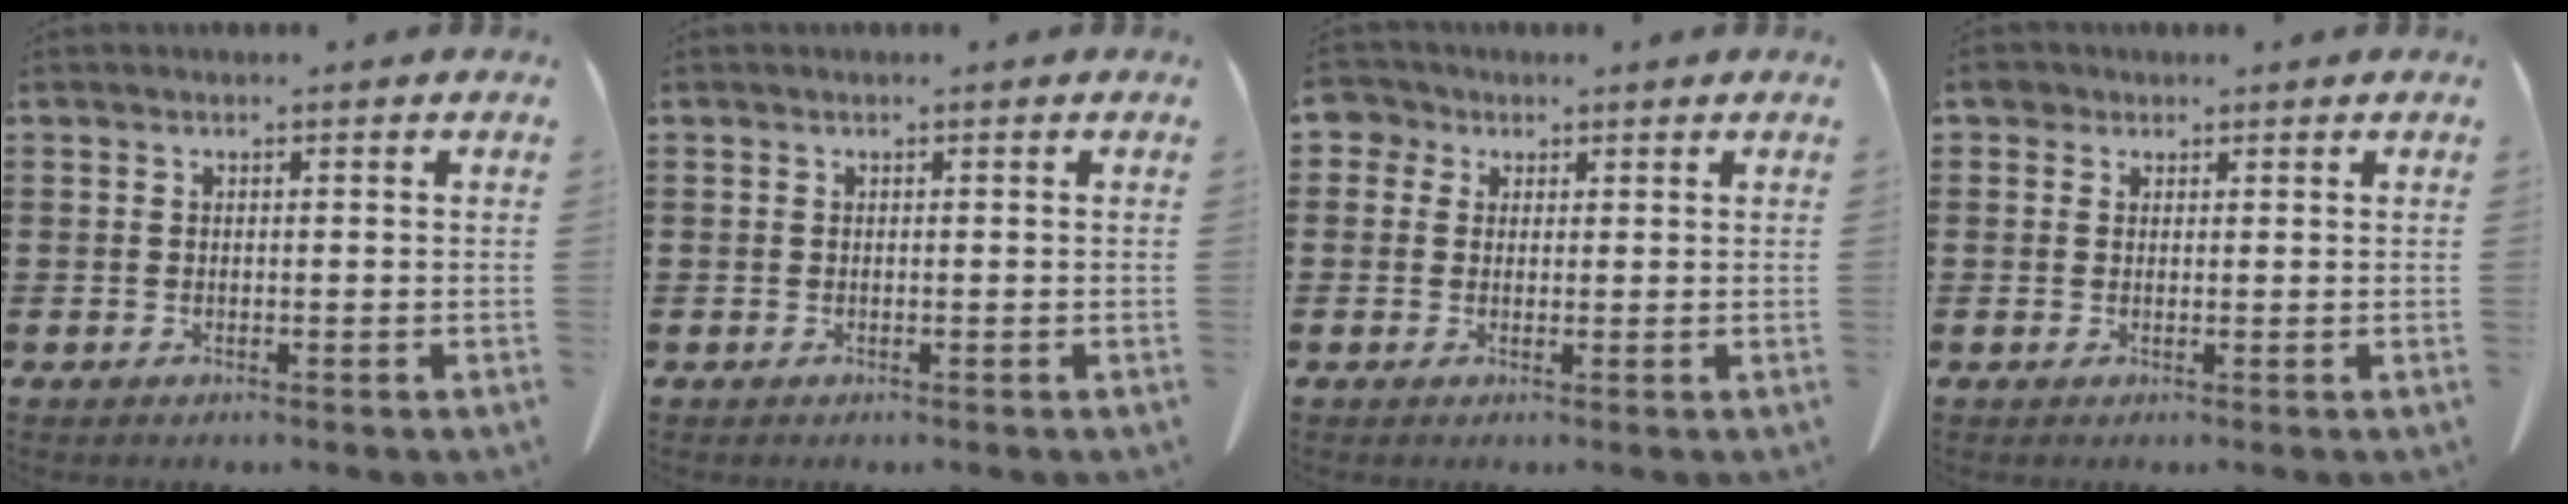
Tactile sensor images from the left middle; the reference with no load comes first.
{"total": 0.0}
{"total": 2.7, "force": [1.4, 2.2, 0.7], "torque": [-0.018, 0.008, 0.021]}
{"total": 1.9, "force": [1.3, 1.3, 0.5], "torque": [-0.016, 0.009, 0.023]}